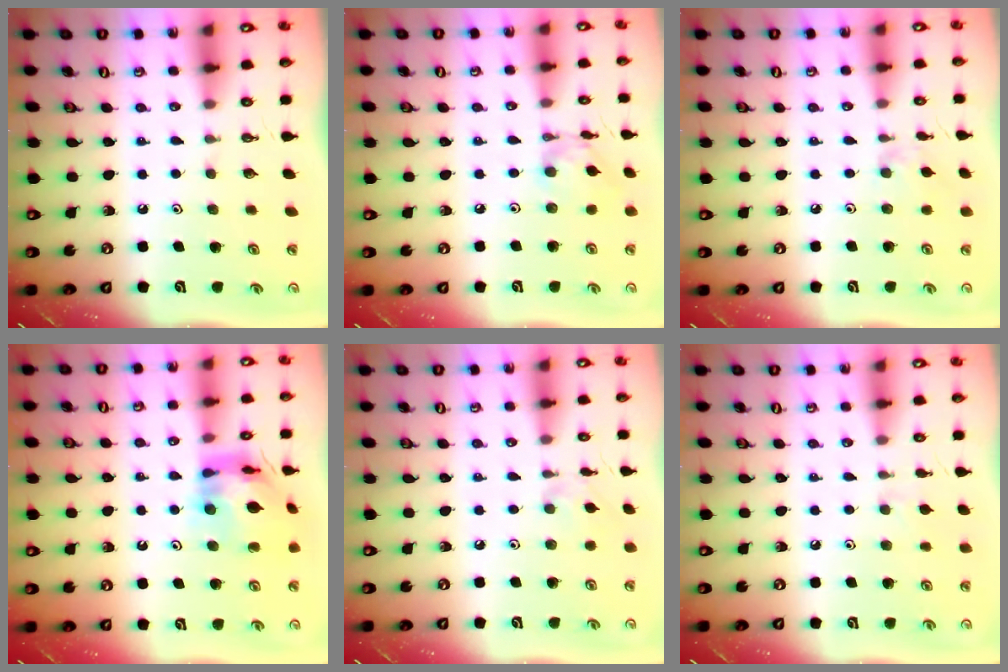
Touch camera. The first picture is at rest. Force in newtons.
{"total": 4.7, "press": 4.7, "slide": 0.3}
{"total": 3.4, "press": 3.4, "slide": 0.5}
{"total": 13.2, "press": 13.1, "slide": 1.7}
{"total": 1.9, "press": 1.9, "slide": 0.5}
{"total": 5.5, "press": 5.5, "slide": 0.7}